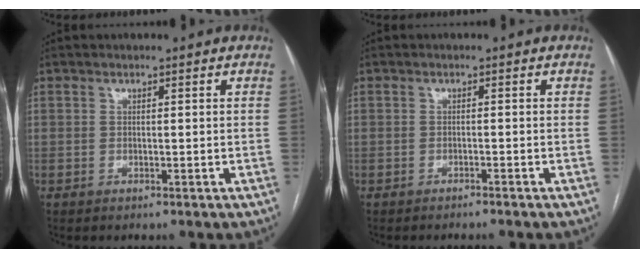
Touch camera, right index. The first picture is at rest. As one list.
[{"total": 1.9, "force": [-1.7, -0.4, 0.7], "torque": [-0.009, 0.002, -0.022]}]